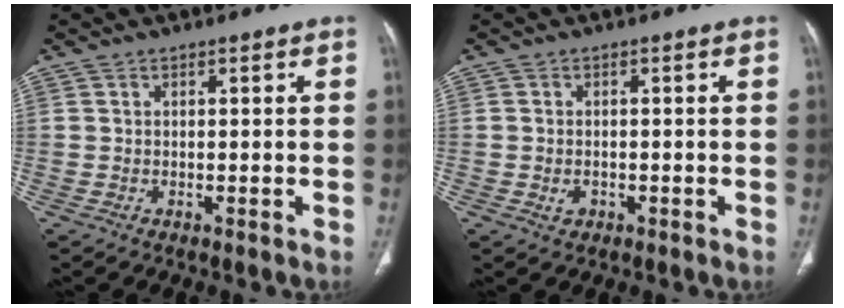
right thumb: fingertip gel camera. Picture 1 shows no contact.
{"total": 1.8, "force": [-0.6, 1.4, 1.0], "torque": [-0.016, 0.005, -0.005]}